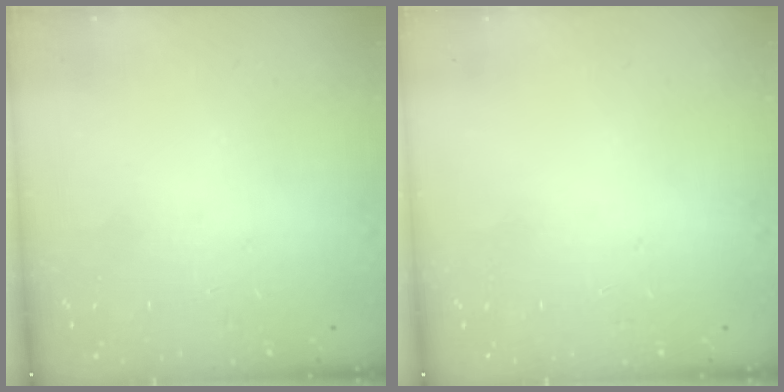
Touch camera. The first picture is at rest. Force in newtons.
{"total": 0.0}